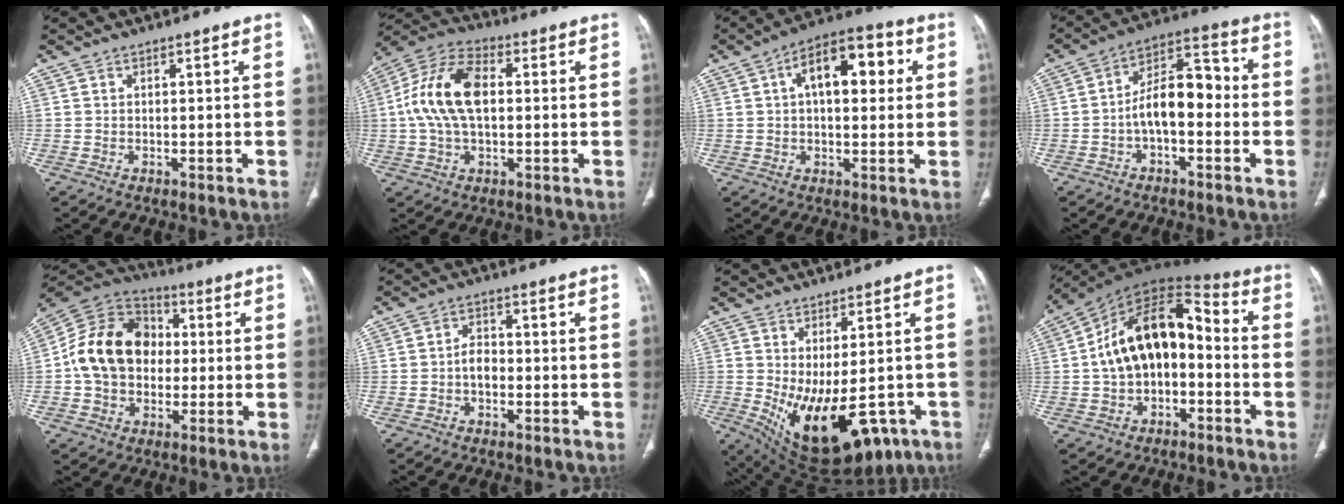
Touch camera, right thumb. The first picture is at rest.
{"total": 14.7, "force": [1.2, 8.5, 11.9], "torque": [-0.232, 0.028, 0.016]}
{"total": 13.4, "force": [3.5, 6.9, 11.0], "torque": [-0.140, 0.026, 0.047]}
{"total": 11.1, "force": [-1.9, 5.9, 9.2], "torque": [-0.132, 0.047, -0.041]}
{"total": 17.1, "force": [0.2, 13.4, 10.6], "torque": [-0.162, 0.029, -0.005]}
{"total": 3.6, "force": [-0.9, 2.4, 2.5], "torque": [-0.032, 0.013, -0.022]}
{"total": 19.6, "force": [-7.0, 9.7, 15.5], "torque": [-0.216, -0.014, -0.077]}
{"total": 16.9, "force": [-1.4, 10.6, 13.1], "torque": [-0.190, 0.062, -0.032]}